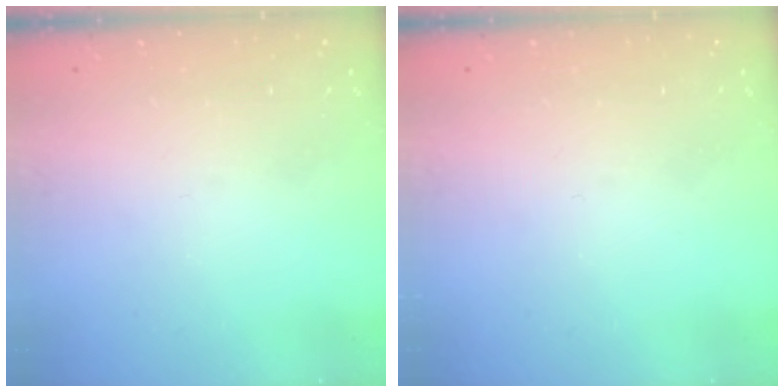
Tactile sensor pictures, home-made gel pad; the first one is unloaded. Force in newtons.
{"total": 0.0}